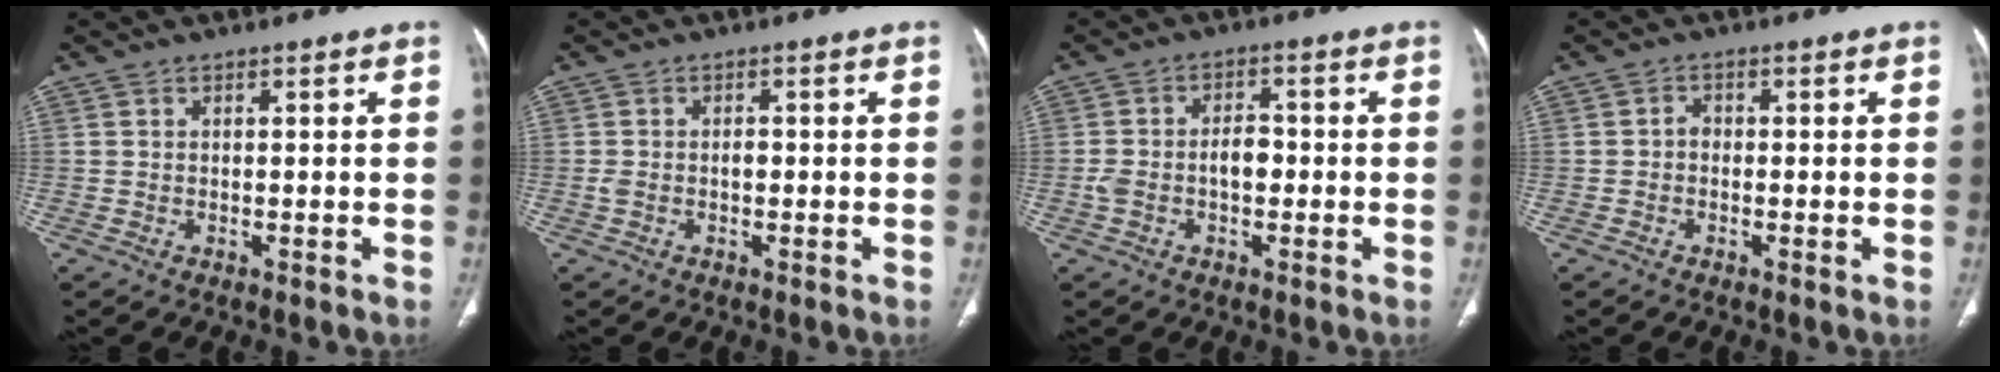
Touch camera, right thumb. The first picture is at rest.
{"total": 3.4, "force": [-0.4, 2.2, 2.6], "torque": [-0.054, 0.016, -0.006]}
{"total": 5.7, "force": [-0.8, 3.6, 4.4], "torque": [-0.084, 0.025, -0.014]}
{"total": 1.4, "force": [-0.3, 1.0, 0.9], "torque": [-0.005, 0.005, -0.015]}